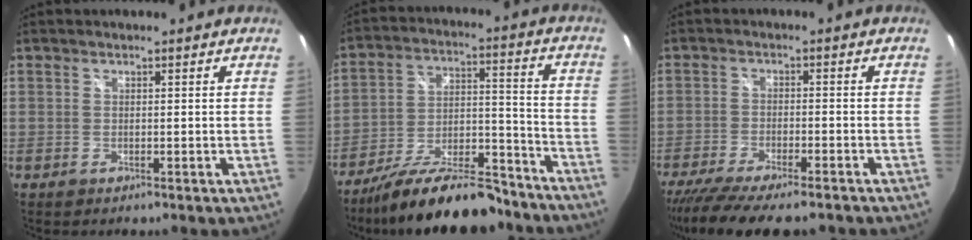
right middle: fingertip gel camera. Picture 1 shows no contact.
{"total": 20.4, "force": [-16.5, 5.7, 10.6], "torque": [-0.184, -0.005, -0.249]}
{"total": 14.2, "force": [-11.9, 2.8, 7.3], "torque": [-0.155, -0.048, -0.189]}